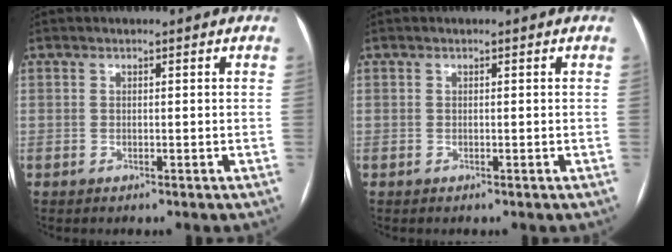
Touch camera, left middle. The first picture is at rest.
{"total": 0.0}